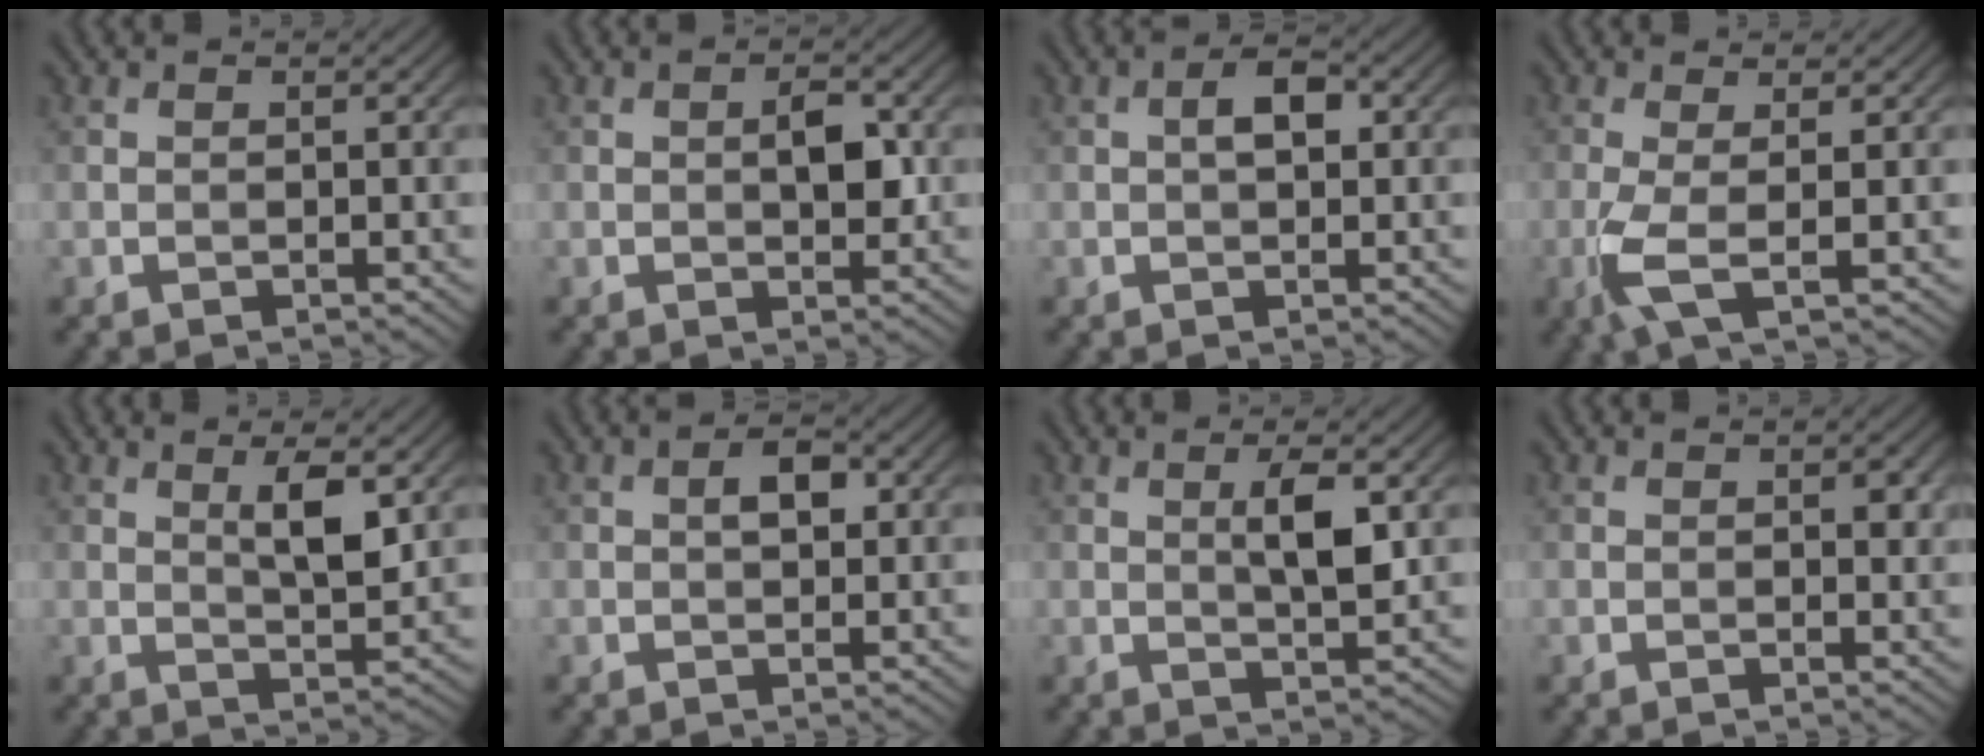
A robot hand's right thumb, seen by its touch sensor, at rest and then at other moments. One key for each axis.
{"total": 3.4, "fx": 0.2, "fy": 1.6, "fz": 3.0, "tx": -0.048, "ty": 0.001, "tz": 0.001}
{"total": 2.8, "fx": 0.4, "fy": 1.4, "fz": 2.4, "tx": -0.038, "ty": 0.006, "tz": 0.002}
{"total": 4.2, "fx": -0.9, "fy": 0.8, "fz": 4.0, "tx": -0.095, "ty": 0.001, "tz": -0.025}
{"total": 5.1, "fx": 1.9, "fy": 1.4, "fz": 4.5, "tx": -0.087, "ty": -0.007, "tz": 0.036}
{"total": 2.4, "fx": 0.4, "fy": 1.3, "fz": 2.0, "tx": -0.032, "ty": 0.004, "tz": 0.003}
{"total": 4.3, "fx": 1.0, "fy": 1.0, "fz": 4.0, "tx": -0.077, "ty": -0.003, "tz": 0.021}
{"total": 1.4, "fx": 0.4, "fy": 0.7, "fz": 1.1, "tx": -0.012, "ty": -0.004, "tz": 0.007}